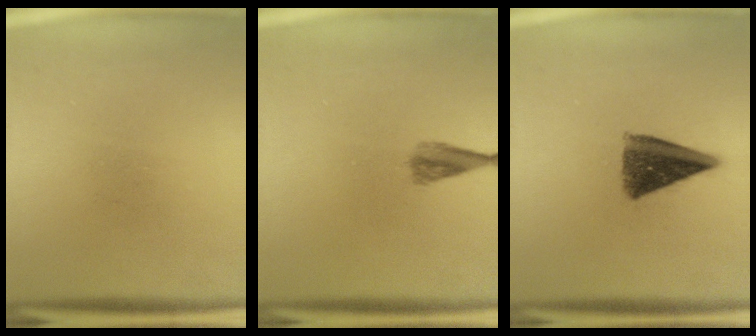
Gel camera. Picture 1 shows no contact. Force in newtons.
{"total": 2.5}
{"total": 9.5}